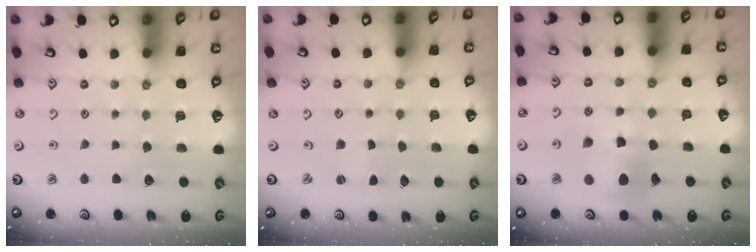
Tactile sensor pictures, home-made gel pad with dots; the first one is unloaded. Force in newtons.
{"total": 0.0}
{"total": 10.4, "press": 10.4, "slide": 1.2}